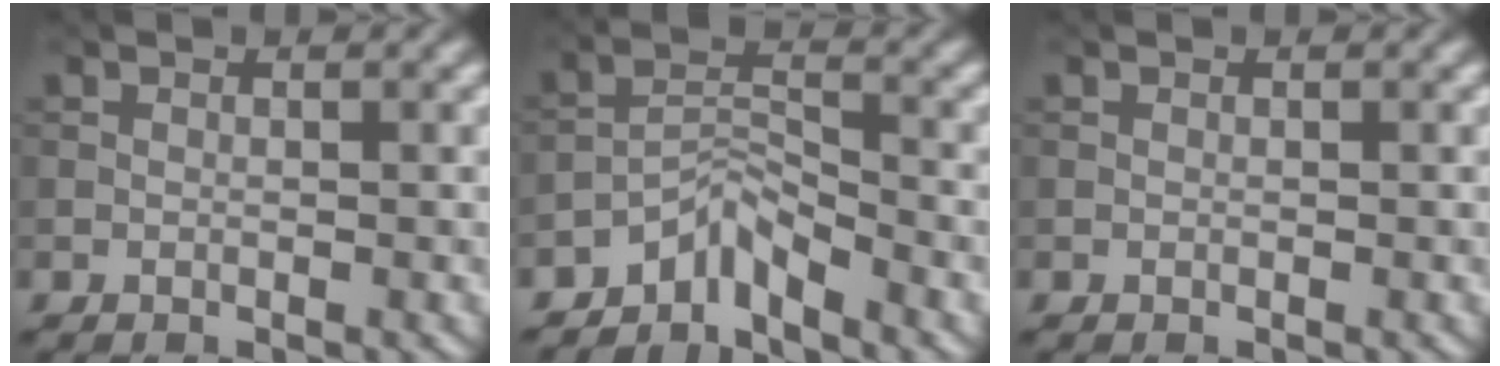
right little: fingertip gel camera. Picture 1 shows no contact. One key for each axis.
{"total": 2.3, "fx": -2.0, "fy": 0.4, "fz": 1.1, "tx": -0.016, "ty": 0.014, "tz": -0.042}
{"total": 0.0}